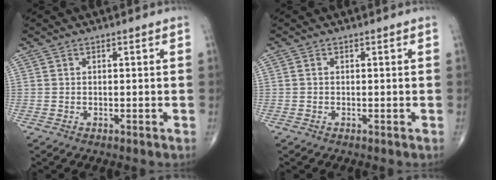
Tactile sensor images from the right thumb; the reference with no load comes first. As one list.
[{"total": 0.0}]